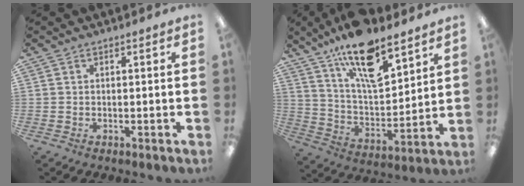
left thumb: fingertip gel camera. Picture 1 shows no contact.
{"total": 17.6, "force": [12.6, 6.5, 10.4], "torque": [-0.177, -0.071, 0.215]}